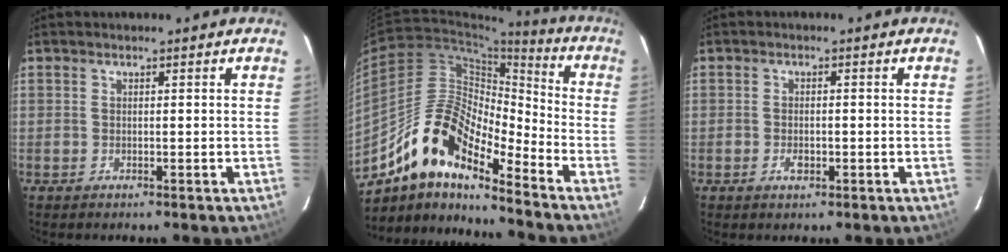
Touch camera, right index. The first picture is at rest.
{"total": 16.1, "force": [-11.9, 4.8, 9.7], "torque": [-0.170, 0.007, -0.235]}
{"total": 2.2, "force": [-0.8, 1.2, 1.7], "torque": [-0.031, 0.000, -0.013]}